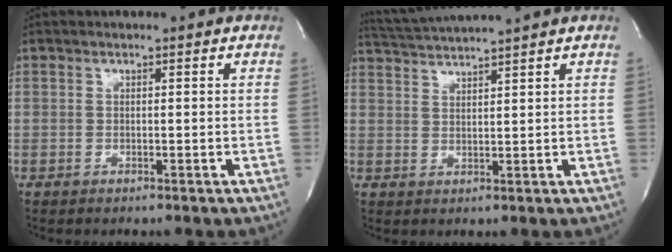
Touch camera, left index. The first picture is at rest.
{"total": 6.5, "force": [6.0, -1.9, 1.7], "torque": [-0.034, 0.007, 0.107]}